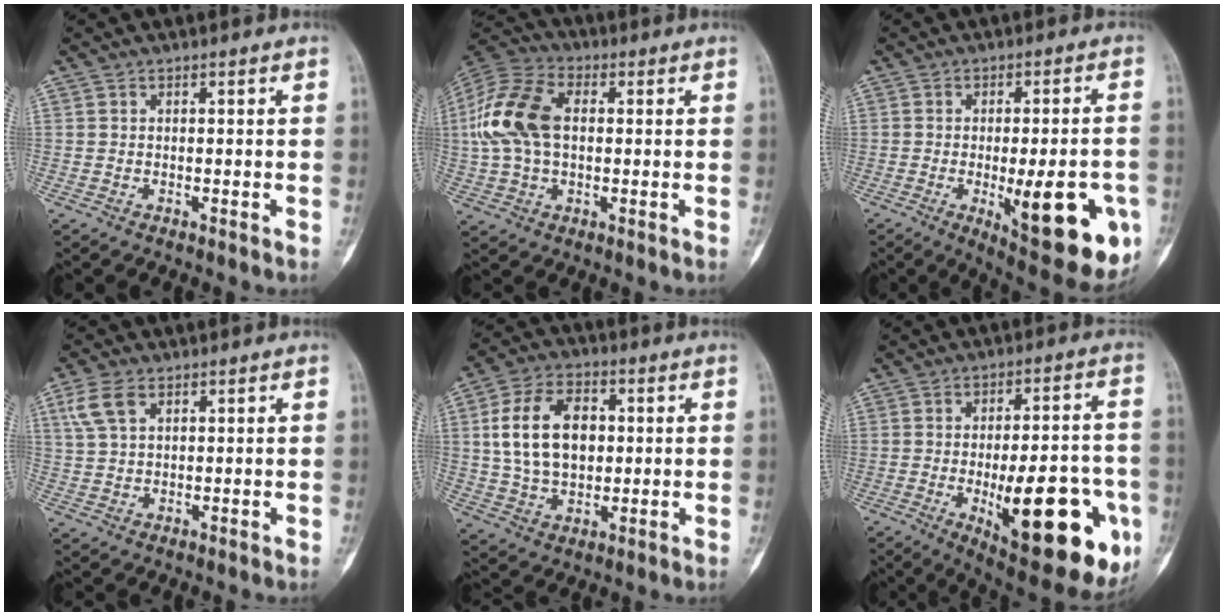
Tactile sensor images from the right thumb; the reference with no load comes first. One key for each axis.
{"total": 15.8, "fx": 1.6, "fy": 10.0, "fz": 12.1, "tx": -0.253, "ty": 0.024, "tz": 0.026}
{"total": 19.4, "fx": -5.7, "fy": 6.4, "fz": 17.4, "tx": -0.182, "ty": -0.003, "tz": -0.055}
{"total": 5.4, "fx": 2.6, "fy": 3.0, "fz": 3.6, "tx": -0.077, "ty": 0.003, "tz": 0.057}
{"total": 14.6, "fx": 2.2, "fy": 9.7, "fz": 10.7, "tx": -0.163, "ty": 0.004, "tz": 0.037}
{"total": 25.2, "fx": -7.5, "fy": 9.2, "fz": 22.2, "tx": -0.249, "ty": 0.003, "tz": -0.082}